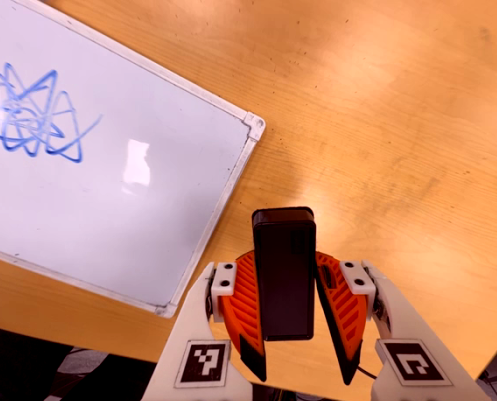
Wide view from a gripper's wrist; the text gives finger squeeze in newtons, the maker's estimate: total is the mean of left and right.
{"total": 6.0, "left": 5.6, "right": 6.3}